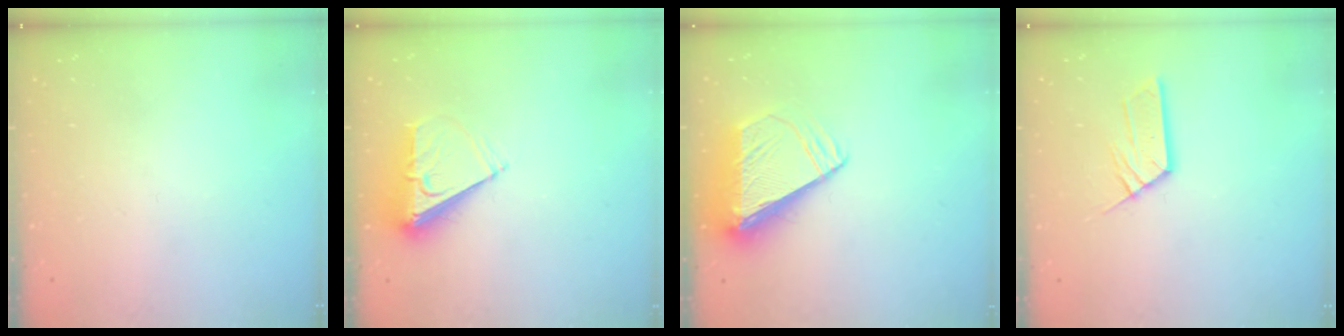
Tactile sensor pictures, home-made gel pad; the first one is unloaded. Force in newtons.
{"total": 7.1, "press": 7.0, "slide": 0.7}
{"total": 8.9, "press": 8.9, "slide": 1.1}
{"total": 7.8, "press": 7.8, "slide": 0.6}